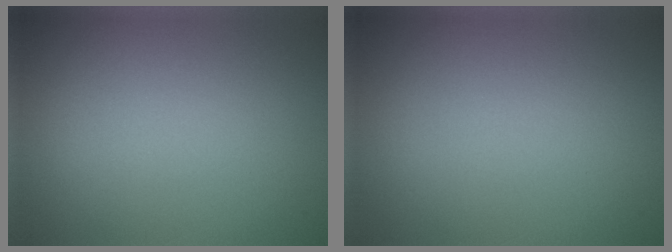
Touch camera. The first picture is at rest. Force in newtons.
{"total": 0.0}